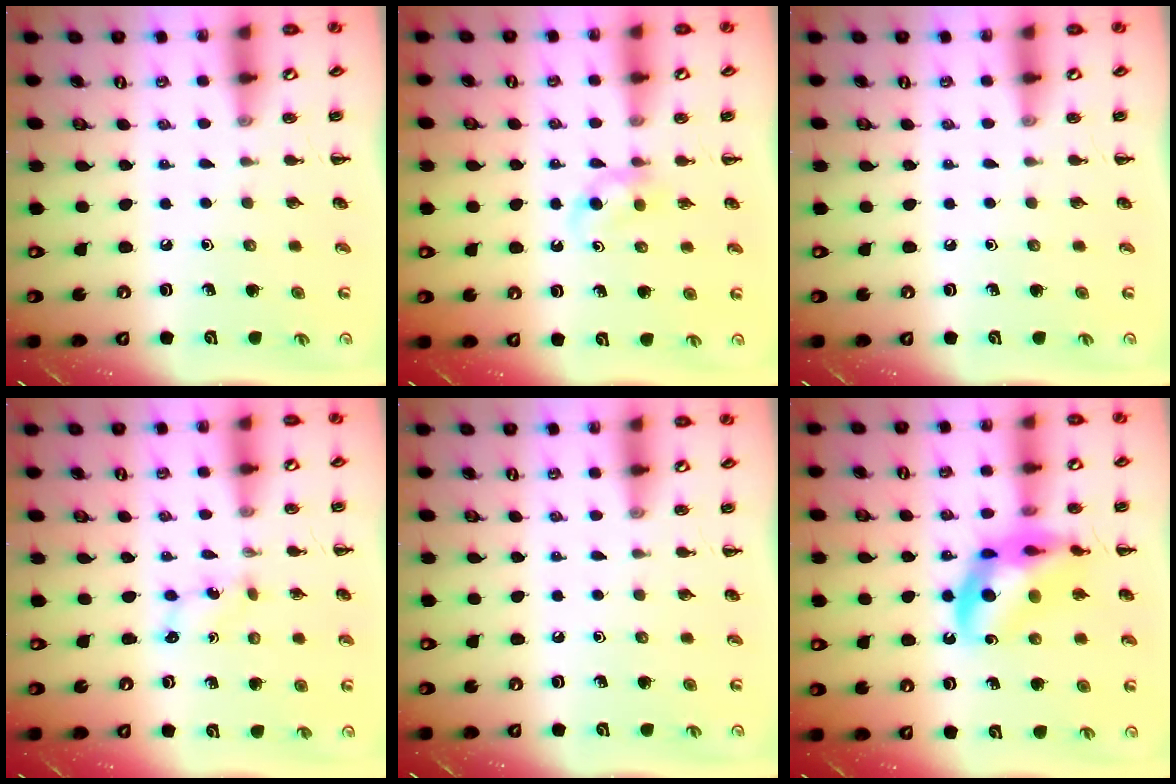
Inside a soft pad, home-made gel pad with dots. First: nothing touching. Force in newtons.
{"total": 2.9, "press": 2.6, "slide": 1.3}
{"total": 0.0}
{"total": 1.7, "press": 1.6, "slide": 0.6}
{"total": 0.0}
{"total": 14.4, "press": 14.0, "slide": 3.4}